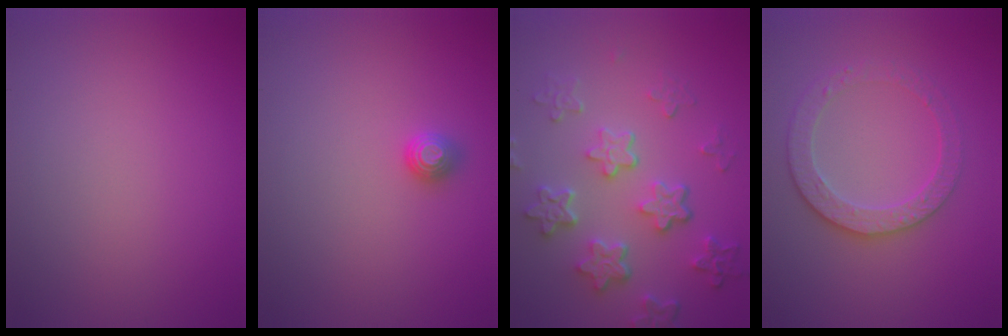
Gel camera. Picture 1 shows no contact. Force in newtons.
{"total": 1.2, "press": 1.1, "slide": 0.4}
{"total": 5.8, "press": 4.3, "slide": 3.8}
{"total": 3.3, "press": 3.1, "slide": 1.2}